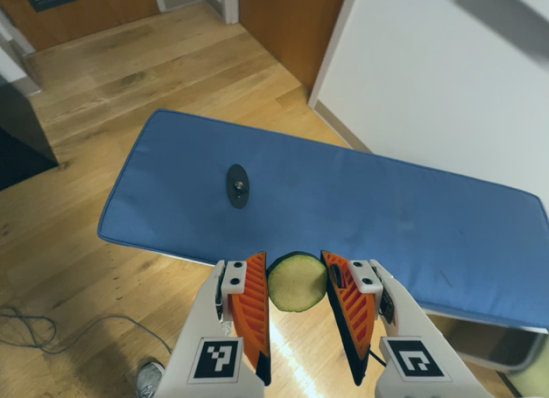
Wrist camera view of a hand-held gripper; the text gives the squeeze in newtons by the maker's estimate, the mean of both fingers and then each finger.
{"total": 8.5, "left": 8.3, "right": 8.6}